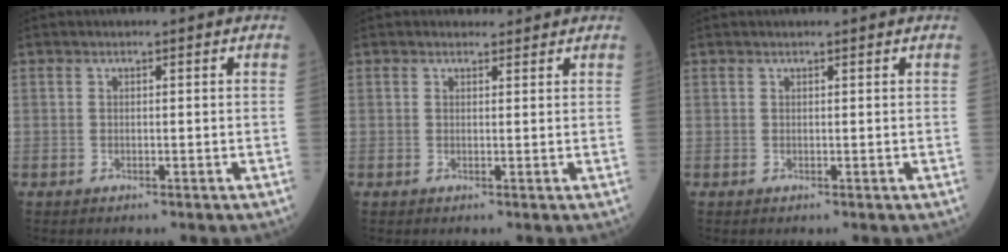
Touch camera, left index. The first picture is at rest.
{"total": 1.3, "force": [1.2, 0.5, -0.1], "torque": [-0.006, 0.002, 0.018]}
{"total": 0.9, "force": [0.8, 0.0, 0.3], "torque": [-0.007, 0.006, 0.014]}